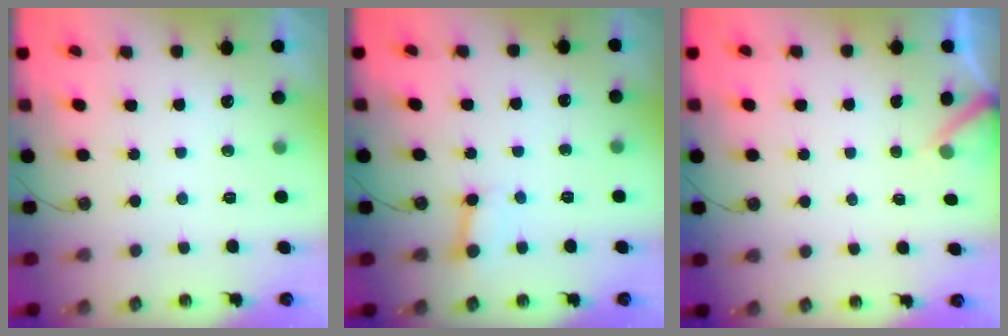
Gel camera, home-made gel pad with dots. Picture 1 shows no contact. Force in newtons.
{"total": 3.0, "press": 3.0, "slide": 0.5}
{"total": 3.2, "press": 3.2, "slide": 0.3}